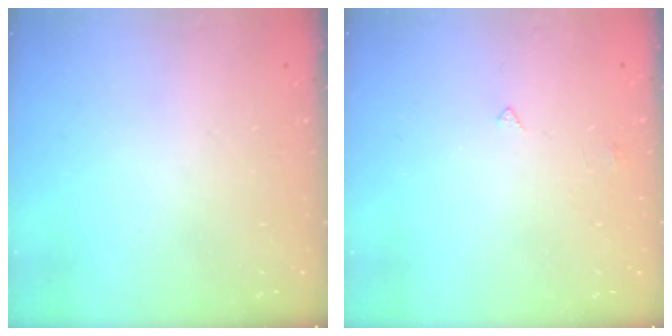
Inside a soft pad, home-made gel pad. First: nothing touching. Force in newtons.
{"total": 2.5, "press": 2.5, "slide": 0.3}